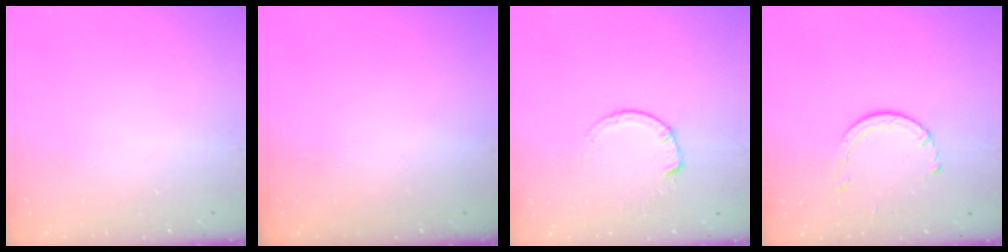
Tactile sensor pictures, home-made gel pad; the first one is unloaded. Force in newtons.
{"total": 0.0}
{"total": 3.3, "press": 3.3, "slide": 0.4}
{"total": 4.0, "press": 3.9, "slide": 0.5}